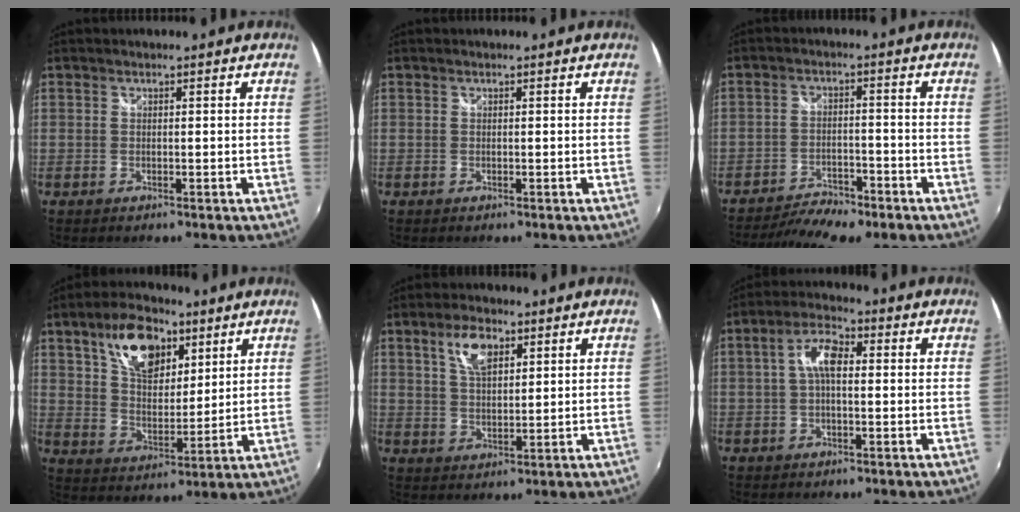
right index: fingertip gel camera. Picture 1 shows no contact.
{"total": 0.0}
{"total": 10.4, "force": [-8.6, 2.9, 5.1], "torque": [-0.123, -0.016, -0.138]}
{"total": 13.4, "force": [7.3, 7.2, 8.7], "torque": [-0.155, 0.019, 0.130]}
{"total": 6.7, "force": [3.4, 3.1, 4.9], "torque": [-0.089, 0.010, 0.062]}
{"total": 5.9, "force": [0.5, 2.5, 5.3], "torque": [-0.104, 0.017, 0.006]}